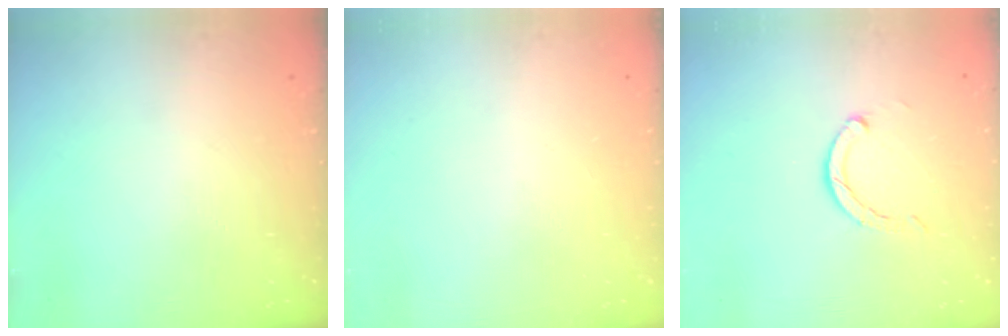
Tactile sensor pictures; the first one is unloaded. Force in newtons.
{"total": 0.0}
{"total": 4.1, "press": 4.1, "slide": 0.4}